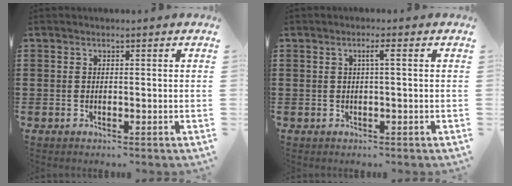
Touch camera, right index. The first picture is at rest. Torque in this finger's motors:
{"motor_torque": [0.34, -0.24, 0.04, 0.04]}